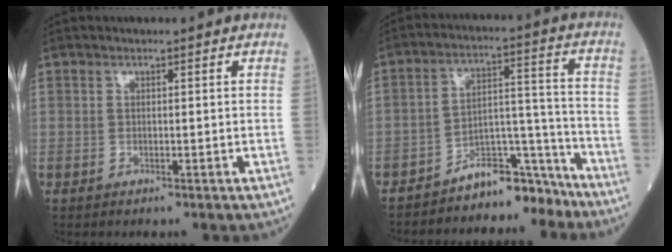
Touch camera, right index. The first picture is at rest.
{"total": 9.0, "force": [-8.4, 2.8, 1.6], "torque": [-0.007, 0.060, -0.139]}